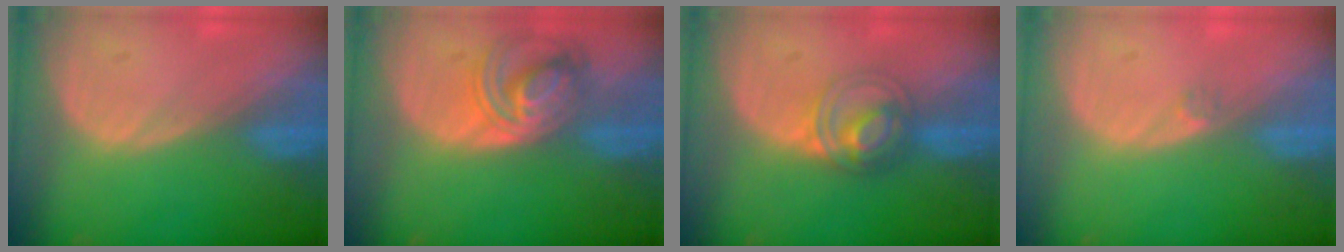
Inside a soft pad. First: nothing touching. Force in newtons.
{"total": 6.8, "press": 6.7, "slide": 1.2}
{"total": 5.9, "press": 5.4, "slide": 2.4}
{"total": 0.8, "press": 0.7, "slide": 0.4}